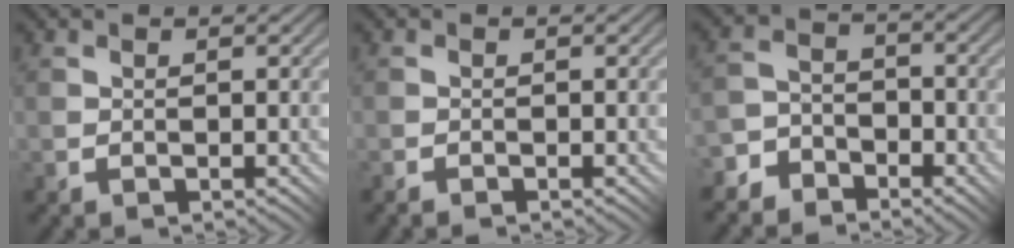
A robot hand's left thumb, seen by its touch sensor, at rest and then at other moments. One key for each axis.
{"total": 0.9, "fx": -0.9, "fy": 0.0, "fz": 0.0, "tx": 0.000, "ty": 0.003, "tz": -0.020}
{"total": 5.5, "fx": -4.5, "fy": 3.0, "fz": 0.6, "tx": -0.008, "ty": 0.009, "tz": -0.091}